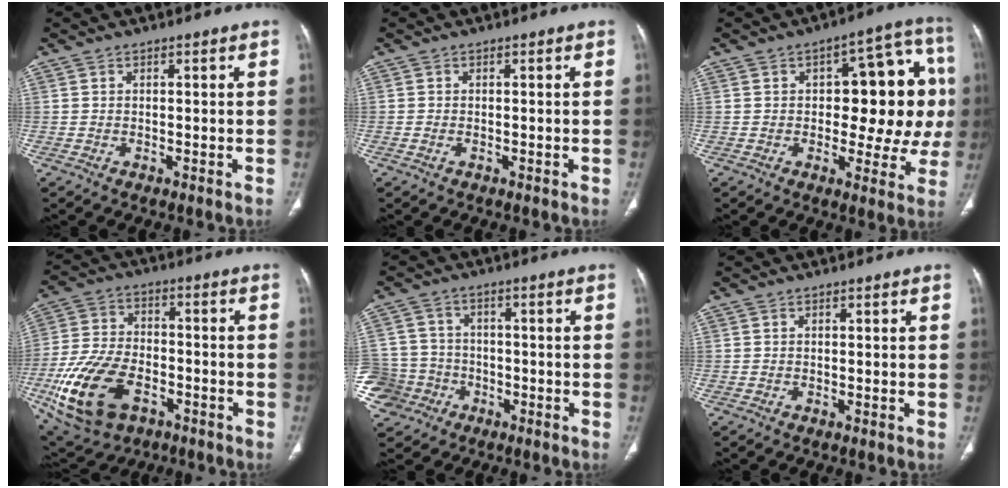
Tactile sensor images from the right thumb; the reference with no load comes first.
{"total": 0.8, "force": [0.3, 0.5, -0.6], "torque": [0.007, 0.005, 0.006]}
{"total": 18.0, "force": [1.1, 8.8, 15.7], "torque": [-0.152, 0.031, 0.014]}
{"total": 18.6, "force": [-7.1, 12.1, 12.2], "torque": [-0.250, 0.023, -0.117]}
{"total": 10.6, "force": [-4.9, 9.2, 2.0], "torque": [-0.048, 0.037, -0.081]}
{"total": 0.0}